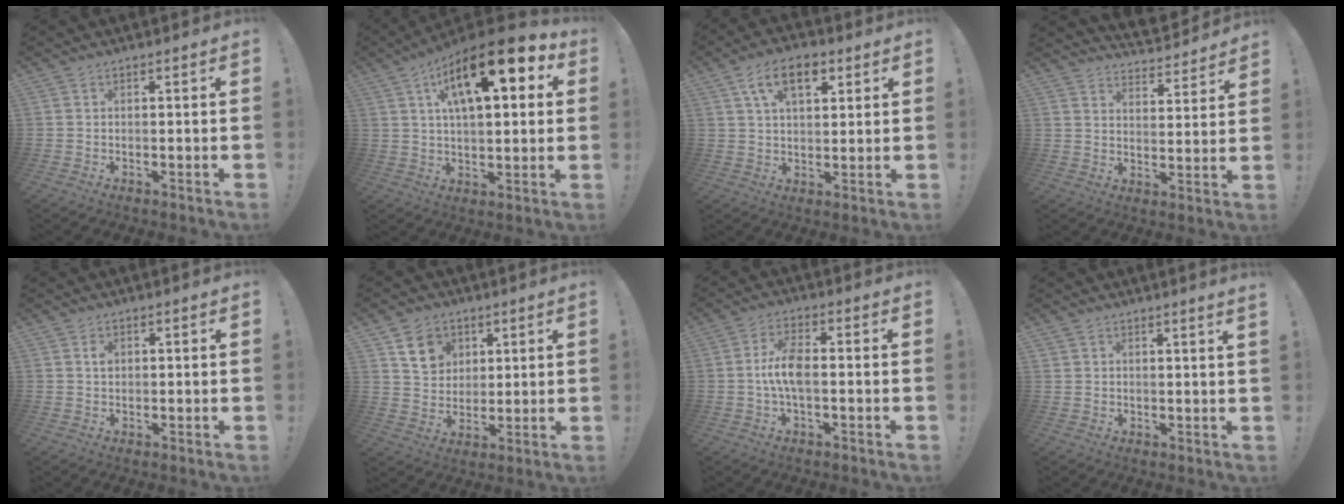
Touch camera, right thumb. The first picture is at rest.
{"total": 18.4, "force": [8.1, 6.9, 15.0], "torque": [-0.240, -0.033, 0.126]}
{"total": 11.1, "force": [5.0, 6.0, 7.9], "torque": [-0.123, 0.002, 0.090]}
{"total": 5.7, "force": [5.2, 2.0, 1.1], "torque": [-0.003, -0.056, 0.093]}
{"total": 1.6, "force": [0.5, 1.2, 0.9], "torque": [-0.004, -0.002, 0.006]}
{"total": 10.3, "force": [5.4, 8.0, 3.5], "torque": [-0.048, -0.025, 0.107]}
{"total": 8.1, "force": [-0.9, 3.1, 7.4], "torque": [-0.152, 0.001, -0.019]}
{"total": 1.8, "force": [1.8, -0.2, 0.4], "torque": [0.002, -0.016, 0.031]}